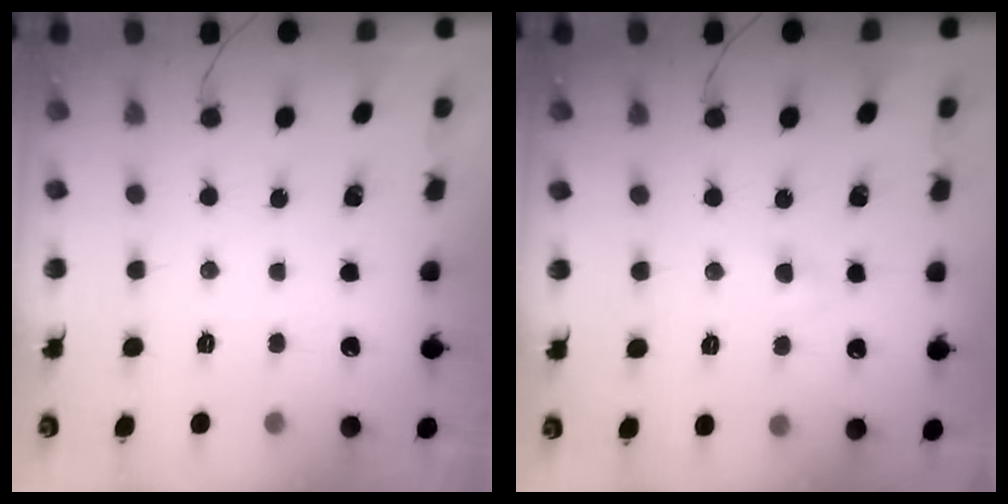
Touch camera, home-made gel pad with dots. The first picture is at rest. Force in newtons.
{"total": 3.4, "press": 3.3, "slide": 1.0}